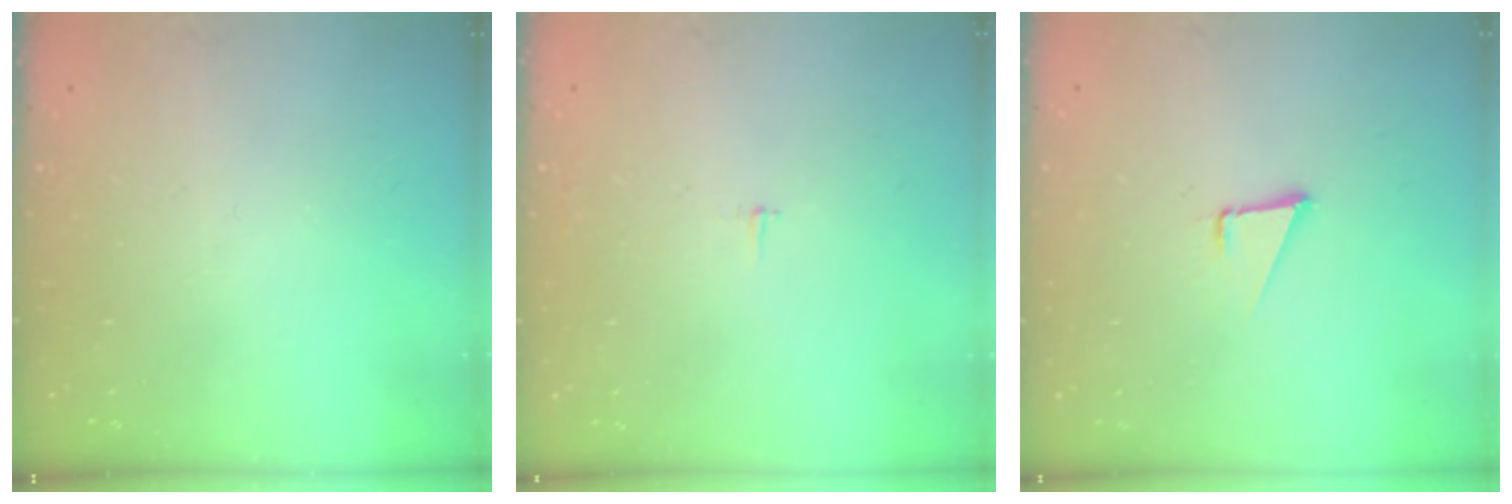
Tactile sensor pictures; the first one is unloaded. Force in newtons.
{"total": 1.8, "press": 1.8, "slide": 0.1}
{"total": 1.7, "press": 1.7, "slide": 0.1}